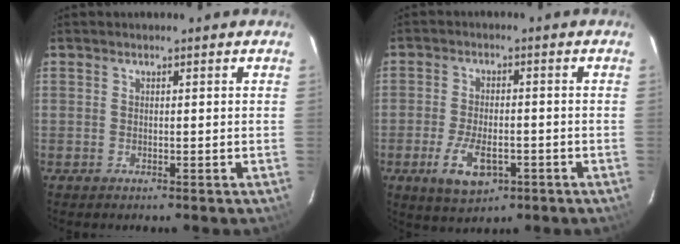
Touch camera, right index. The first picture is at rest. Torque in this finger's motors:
{"motor_torque": [0.58, -0.49, 0.41, 0.10]}